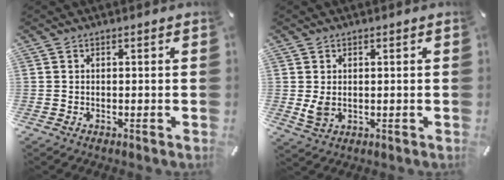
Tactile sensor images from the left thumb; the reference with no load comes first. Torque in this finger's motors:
{"motor_torque": [0.82, 0.94, 0.36, -0.38, 0.00]}